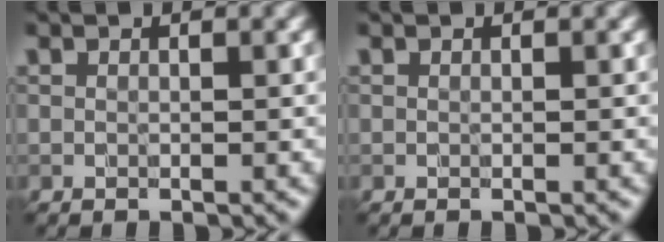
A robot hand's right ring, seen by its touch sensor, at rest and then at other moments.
{"total": 0.0}